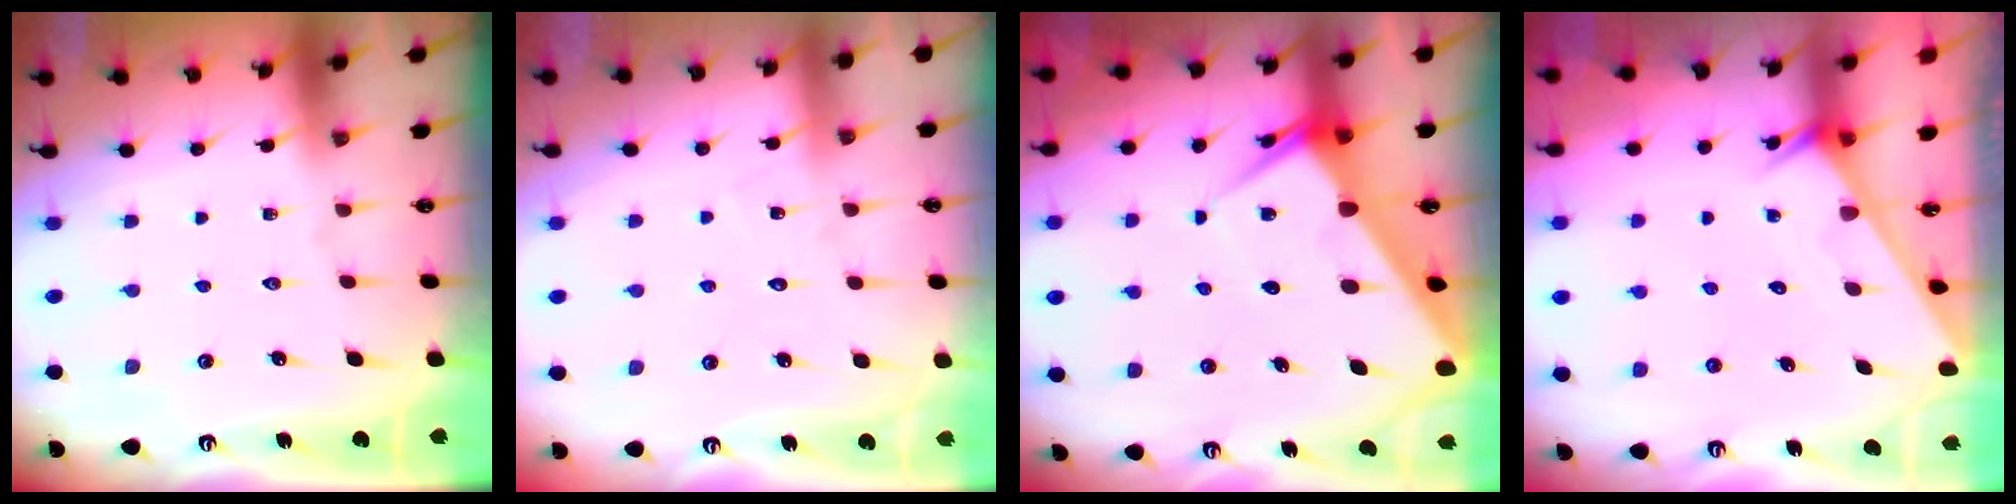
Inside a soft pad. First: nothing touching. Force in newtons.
{"total": 5.5, "press": 5.5, "slide": 0.3}
{"total": 8.3, "press": 8.3, "slide": 0.8}
{"total": 2.0, "press": 2.0, "slide": 0.0}